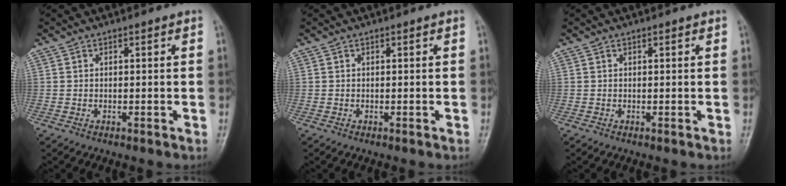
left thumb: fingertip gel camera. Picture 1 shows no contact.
{"total": 0.0}
{"total": 0.0}